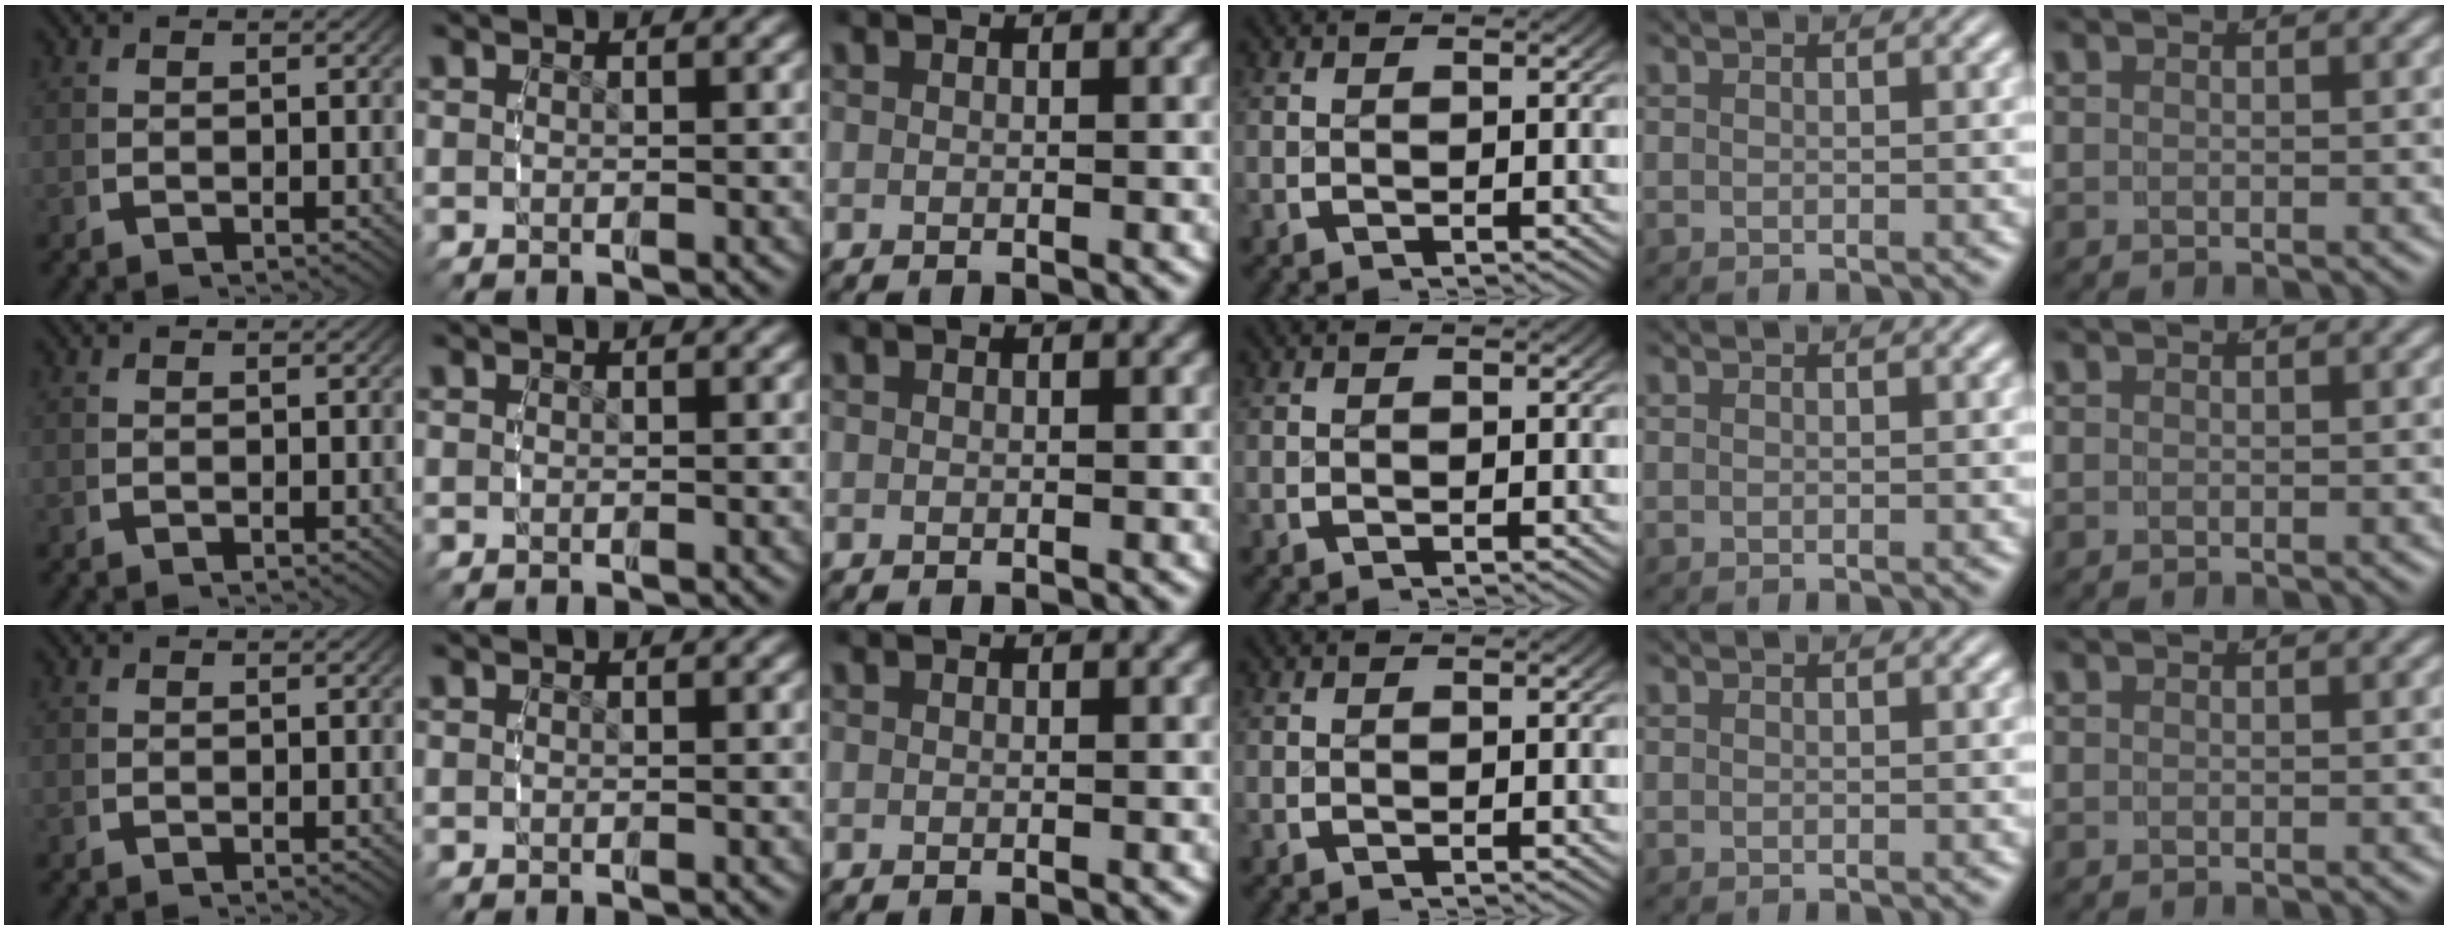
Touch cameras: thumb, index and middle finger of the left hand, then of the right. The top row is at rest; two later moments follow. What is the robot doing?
{"motion": "grasp_and_lifting", "object": "bottle cap"}